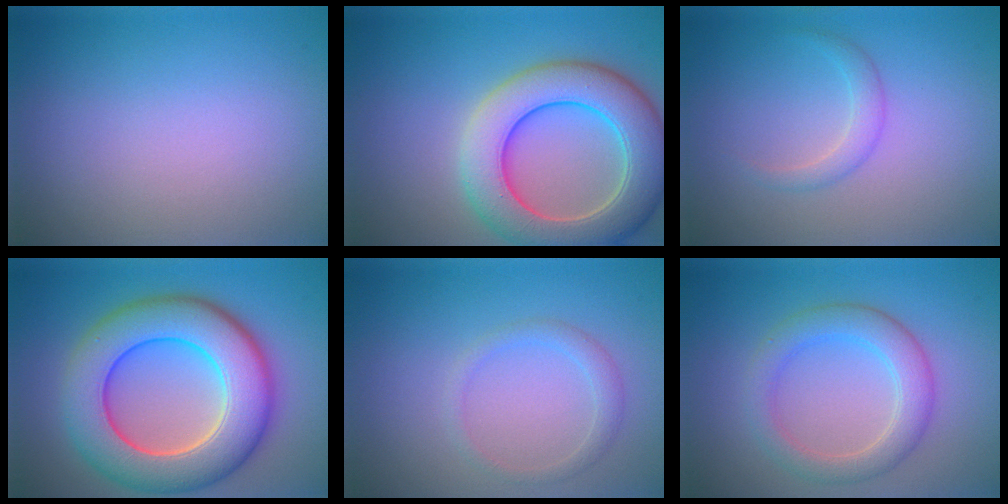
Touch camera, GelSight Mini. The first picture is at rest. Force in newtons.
{"total": 9.0, "press": 9.0, "slide": 0.3}
{"total": 1.6, "press": 1.6, "slide": 0.1}
{"total": 11.3, "press": 11.3, "slide": 0.7}
{"total": 1.5, "press": 1.5, "slide": 0.1}
{"total": 3.9, "press": 3.9, "slide": 0.3}